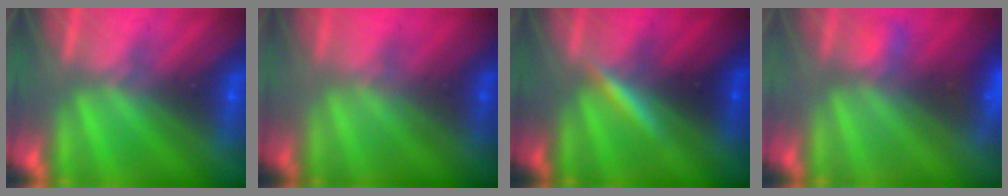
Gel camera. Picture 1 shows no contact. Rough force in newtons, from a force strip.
{"total": 1.7}
{"total": 3.2}
{"total": 2.6}